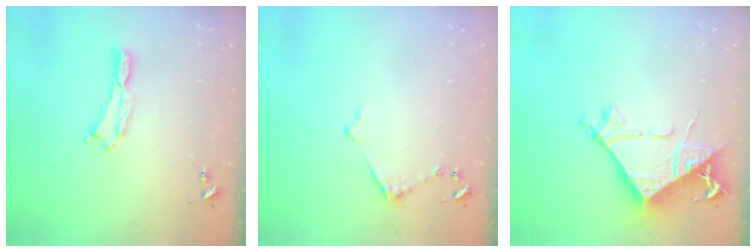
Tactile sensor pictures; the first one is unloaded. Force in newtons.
{"total": 2.9, "press": 2.9, "slide": 0.3}
{"total": 8.2, "press": 8.1, "slide": 1.2}